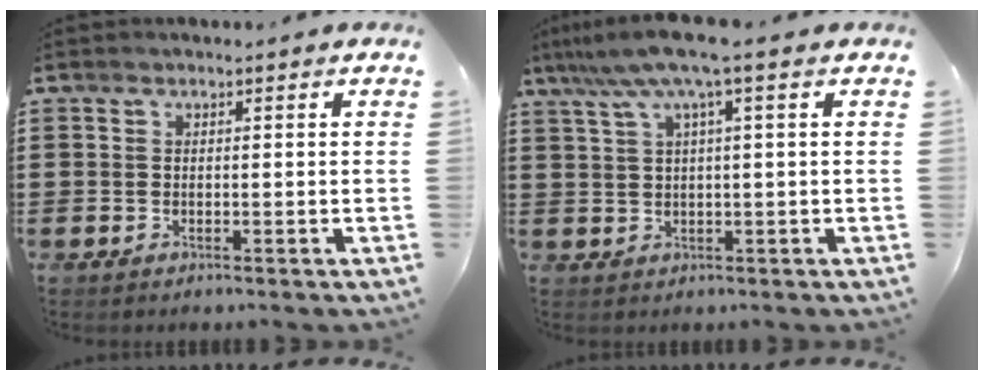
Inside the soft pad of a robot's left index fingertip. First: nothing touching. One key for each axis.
{"total": 5.9, "fx": 2.4, "fy": -0.3, "fz": 5.3, "tx": -0.115, "ty": -0.009, "tz": 0.038}